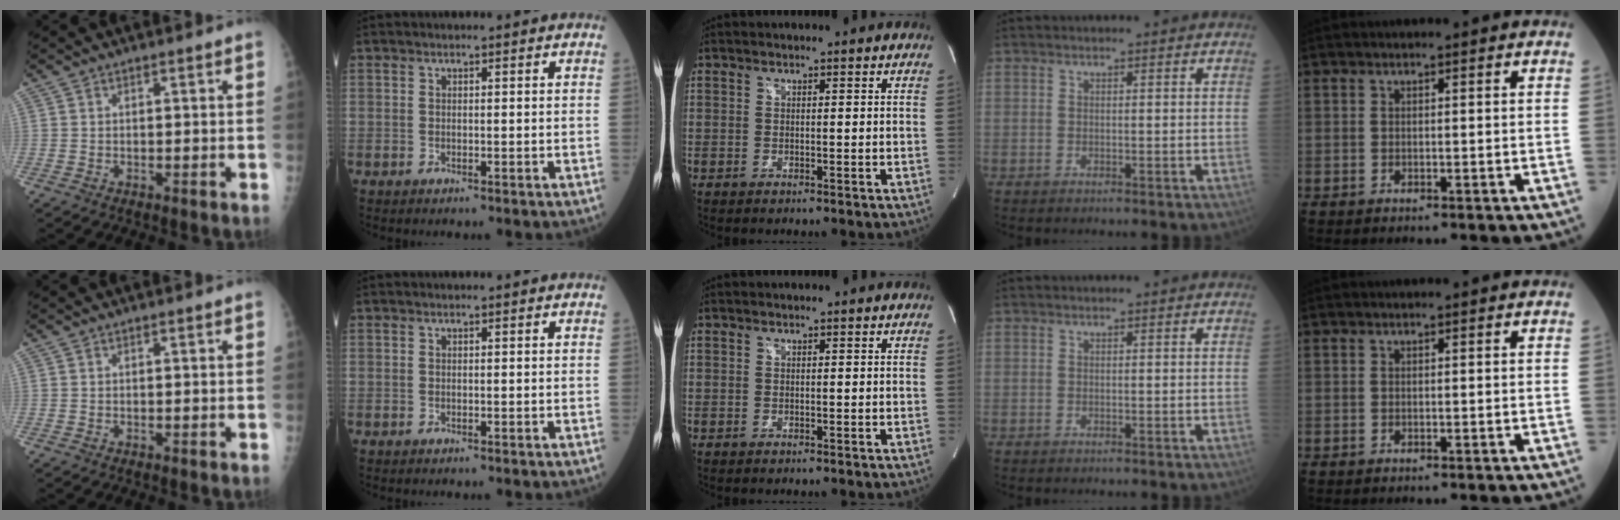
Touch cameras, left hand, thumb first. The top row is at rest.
{}